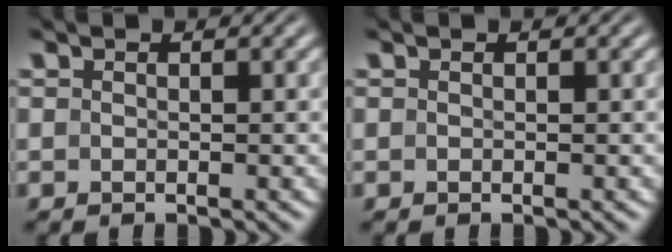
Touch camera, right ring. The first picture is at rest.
{"total": 0.0}